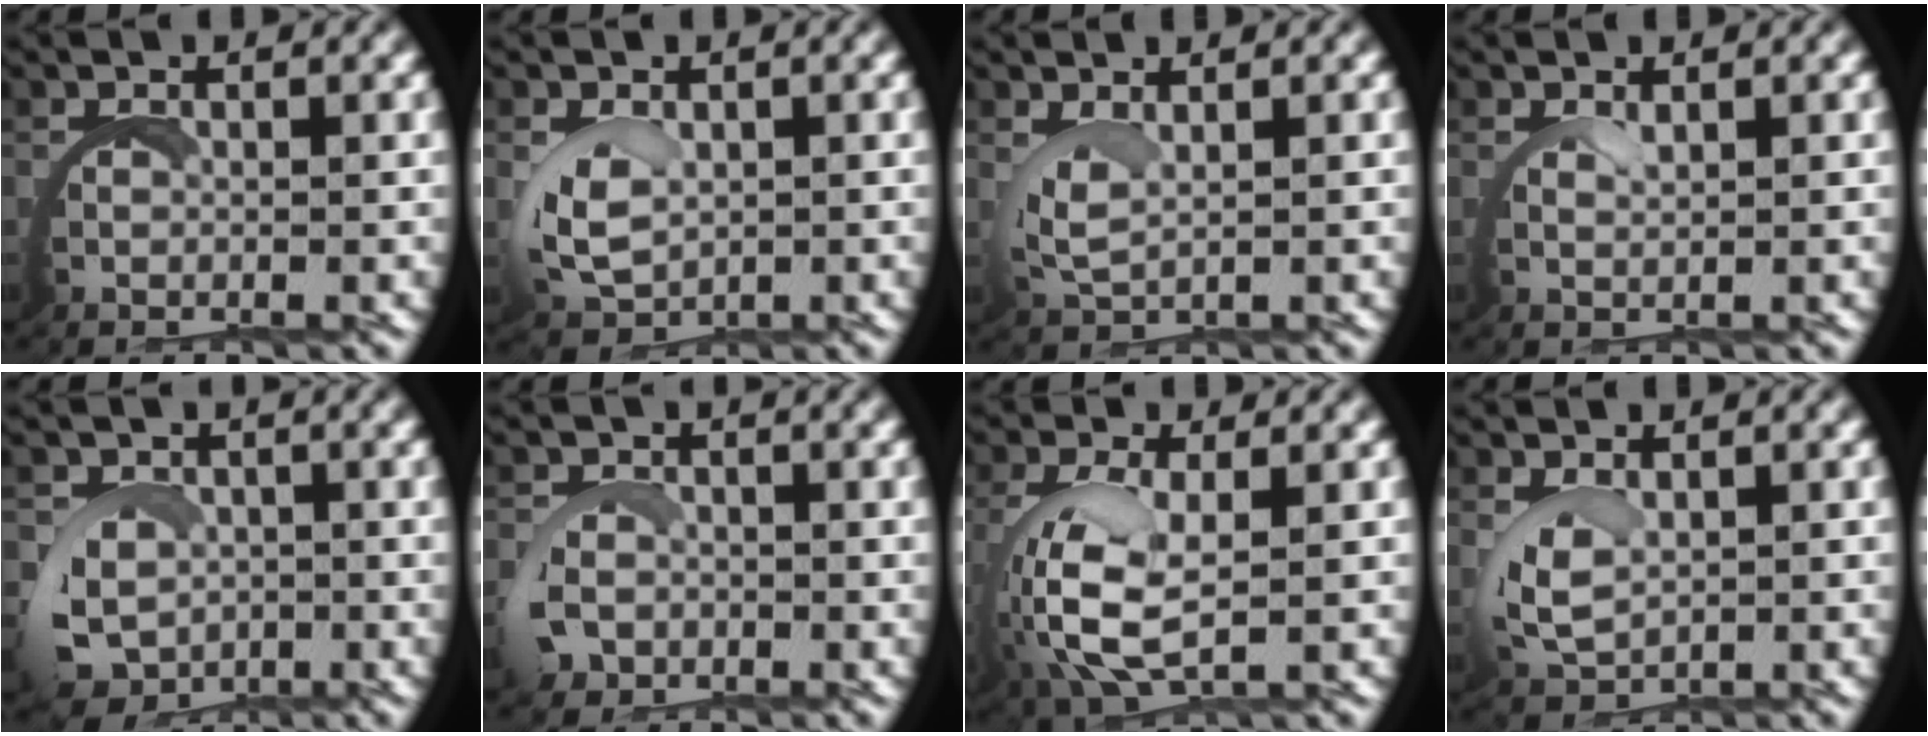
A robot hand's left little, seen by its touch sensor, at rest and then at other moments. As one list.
[{"total": 3.0, "force": [0.5, 2.0, 2.2], "torque": [-0.072, -0.014, 0.022]}, {"total": 1.9, "force": [1.3, 0.4, 1.3], "torque": [-0.045, -0.010, 0.034]}, {"total": 1.3, "force": [1.1, -0.6, 0.2], "torque": [-0.007, 0.000, 0.022]}, {"total": 6.1, "force": [-2.0, 5.2, 2.4], "torque": [-0.068, -0.040, -0.022]}, {"total": 1.8, "force": [-0.5, 1.6, 0.8], "torque": [-0.032, -0.008, -0.011]}, {"total": 6.5, "force": [0.3, 3.7, 5.3], "torque": [-0.148, -0.025, 0.025]}, {"total": 2.3, "force": [0.9, 1.2, 1.8], "torque": [-0.062, -0.014, 0.029]}]